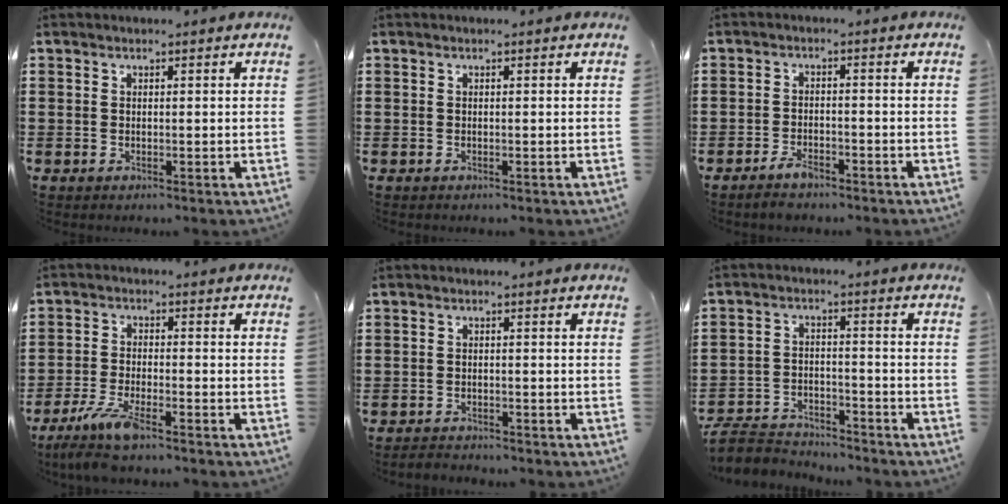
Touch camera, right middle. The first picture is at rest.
{"total": 0.0}
{"total": 2.7, "force": [-2.3, 0.9, 1.2], "torque": [-0.030, 0.002, -0.046]}
{"total": 6.0, "force": [-4.6, 0.7, 3.7], "torque": [-0.094, -0.019, -0.091]}
{"total": 1.5, "force": [-1.5, 0.2, 0.0], "torque": [-0.005, 0.002, -0.033]}
{"total": 5.0, "force": [-4.8, 1.1, 0.9], "torque": [-0.028, 0.006, -0.100]}